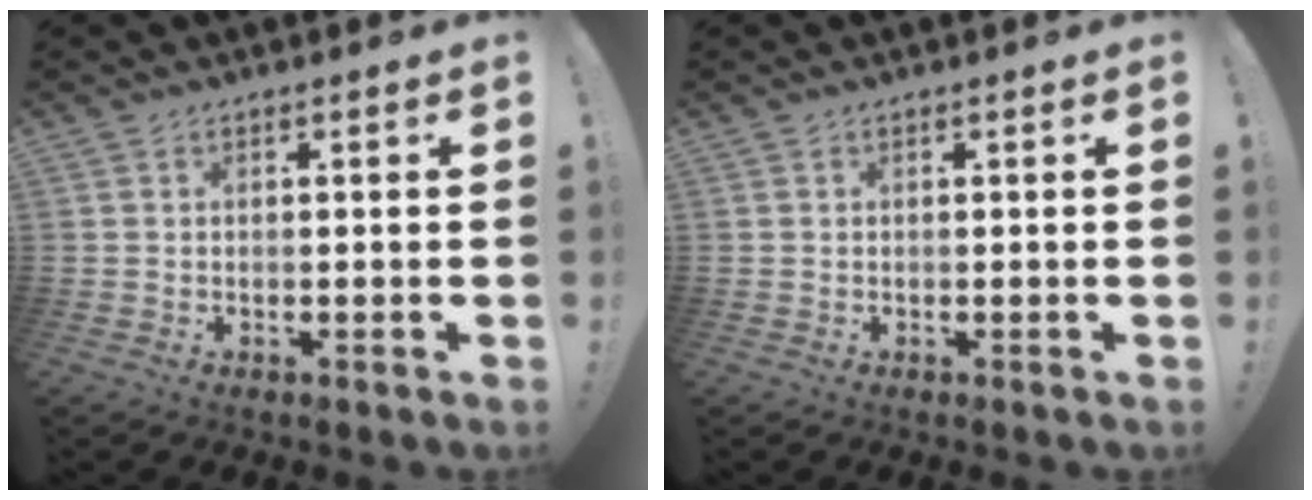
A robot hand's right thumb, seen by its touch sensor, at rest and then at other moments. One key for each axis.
{"total": 0.0}